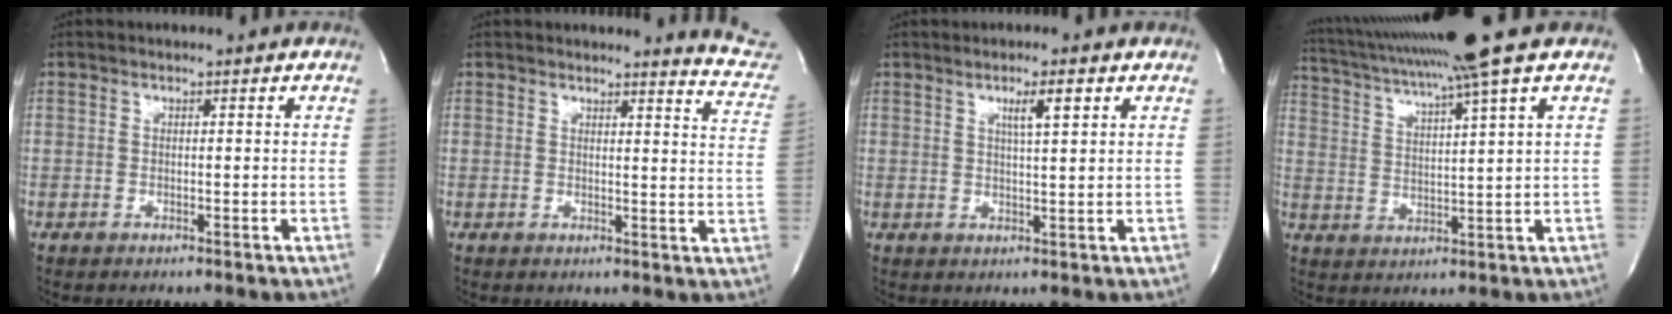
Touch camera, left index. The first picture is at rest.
{"total": 8.6, "force": [8.6, 0.0, 0.5], "torque": [0.007, -0.086, 0.061]}
{"total": 3.3, "force": [1.4, -0.2, 2.9], "torque": [-0.052, -0.007, 0.024]}
{"total": 14.6, "force": [11.3, -2.2, 9.0], "torque": [-0.168, 0.001, 0.176]}